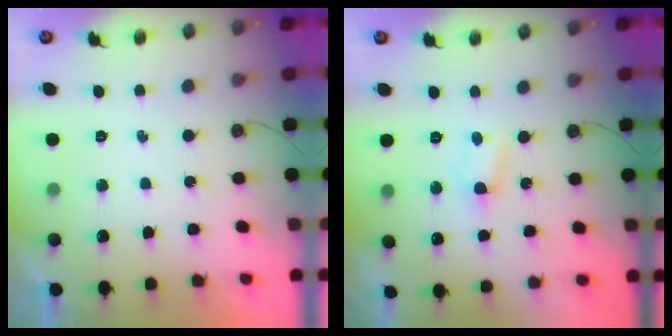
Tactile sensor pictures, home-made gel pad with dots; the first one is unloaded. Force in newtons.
{"total": 3.4, "press": 3.4, "slide": 0.3}